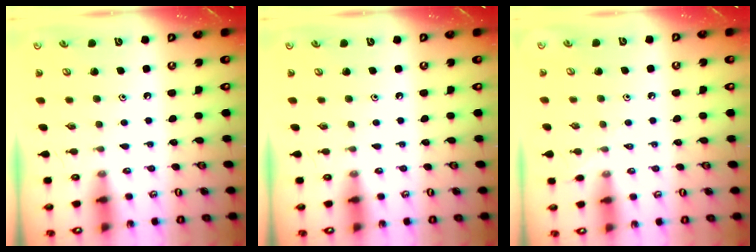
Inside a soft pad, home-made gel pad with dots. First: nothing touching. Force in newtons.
{"total": 0.0}
{"total": 1.8, "press": 1.7, "slide": 0.4}